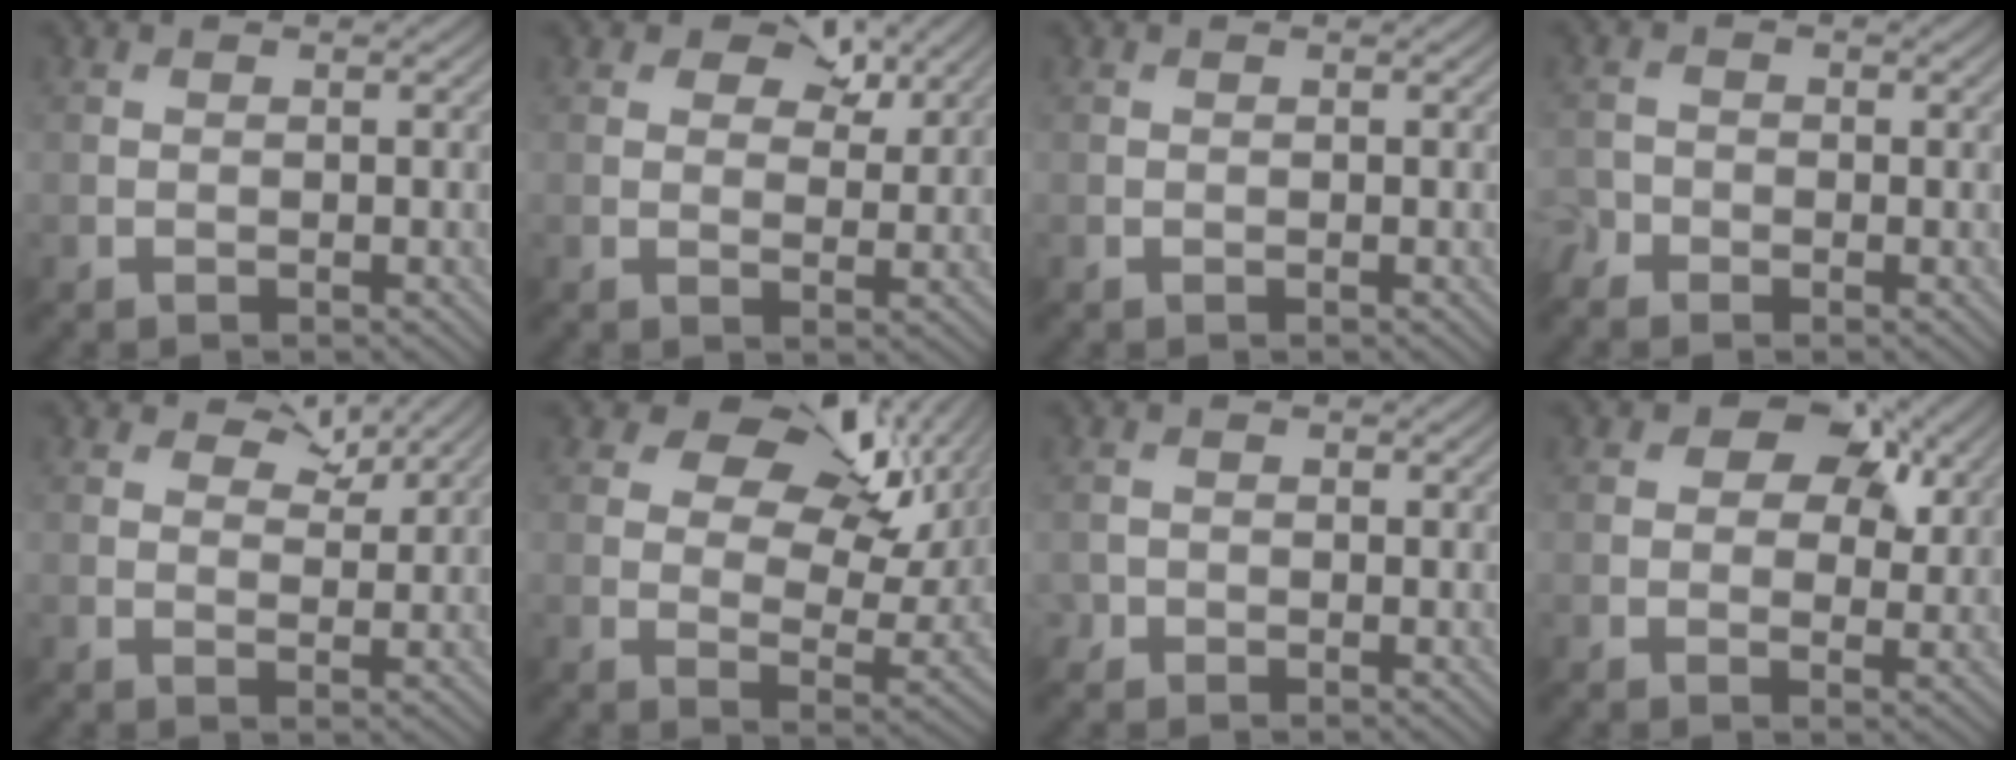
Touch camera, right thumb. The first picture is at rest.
{"total": 6.1, "force": [3.7, 3.4, 3.5], "torque": [-0.044, -0.005, 0.055]}
{"total": 0.0}
{"total": 1.9, "force": [-1.4, 1.2, 0.4], "torque": [-0.013, -0.001, -0.039]}
{"total": 4.0, "force": [2.8, 1.9, 2.1], "torque": [-0.037, -0.002, 0.047]}
{"total": 14.6, "force": [6.7, 8.3, 10.0], "torque": [-0.154, 0.009, 0.096]}
{"total": 1.2, "force": [-0.4, 1.1, 0.2], "torque": [-0.003, -0.004, -0.014]}
{"total": 7.7, "force": [3.4, 5.0, 4.8], "torque": [-0.063, 0.000, 0.042]}